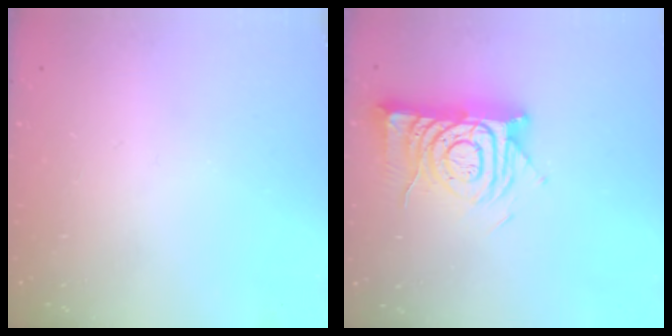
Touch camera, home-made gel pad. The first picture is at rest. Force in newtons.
{"total": 12.4, "press": 12.4, "slide": 0.9}